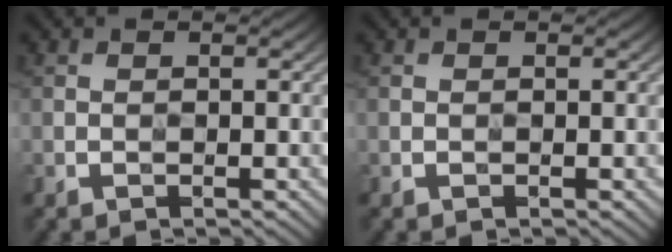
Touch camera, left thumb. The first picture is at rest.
{"total": 0.0}